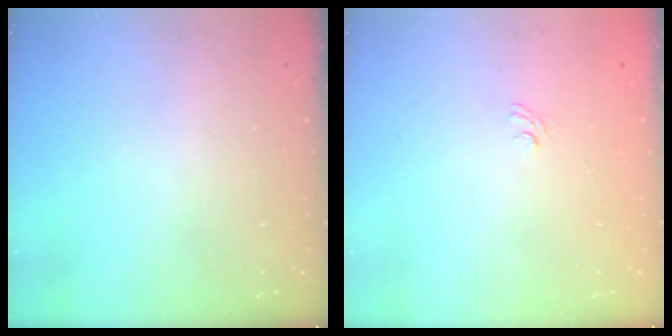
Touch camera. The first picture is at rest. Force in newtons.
{"total": 2.4, "press": 2.1, "slide": 1.1}